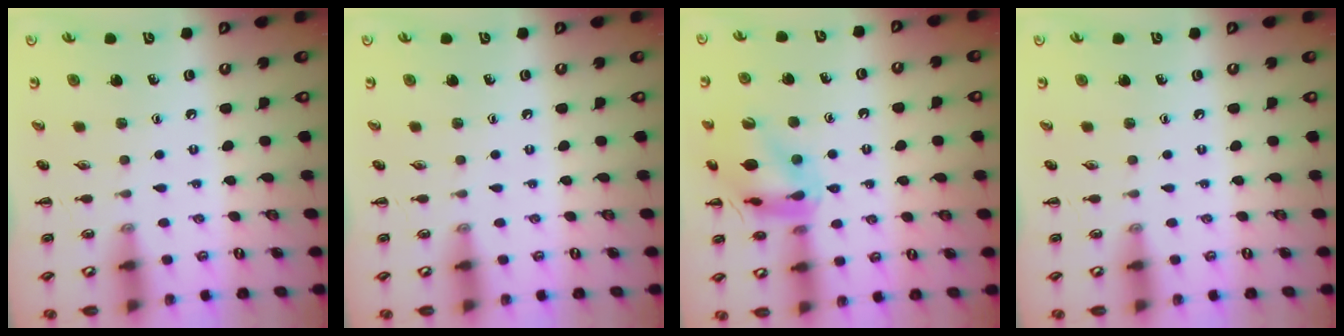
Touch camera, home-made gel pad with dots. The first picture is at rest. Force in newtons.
{"total": 0.0}
{"total": 14.6, "press": 14.5, "slide": 1.6}
{"total": 0.0}